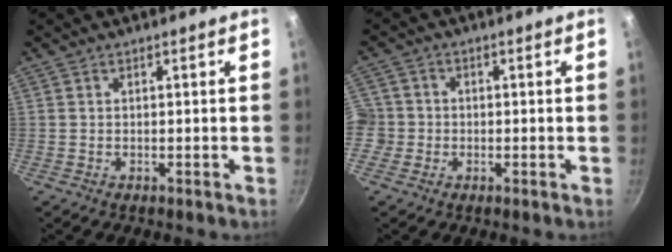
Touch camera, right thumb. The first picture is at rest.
{"total": 5.0, "force": [-1.2, 4.7, 1.3], "torque": [-0.007, 0.014, -0.029]}